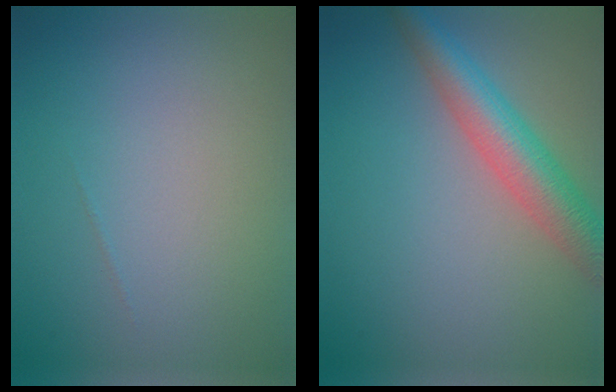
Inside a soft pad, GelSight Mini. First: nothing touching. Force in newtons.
{"total": 5.3, "press": 5.3, "slide": 0.2}